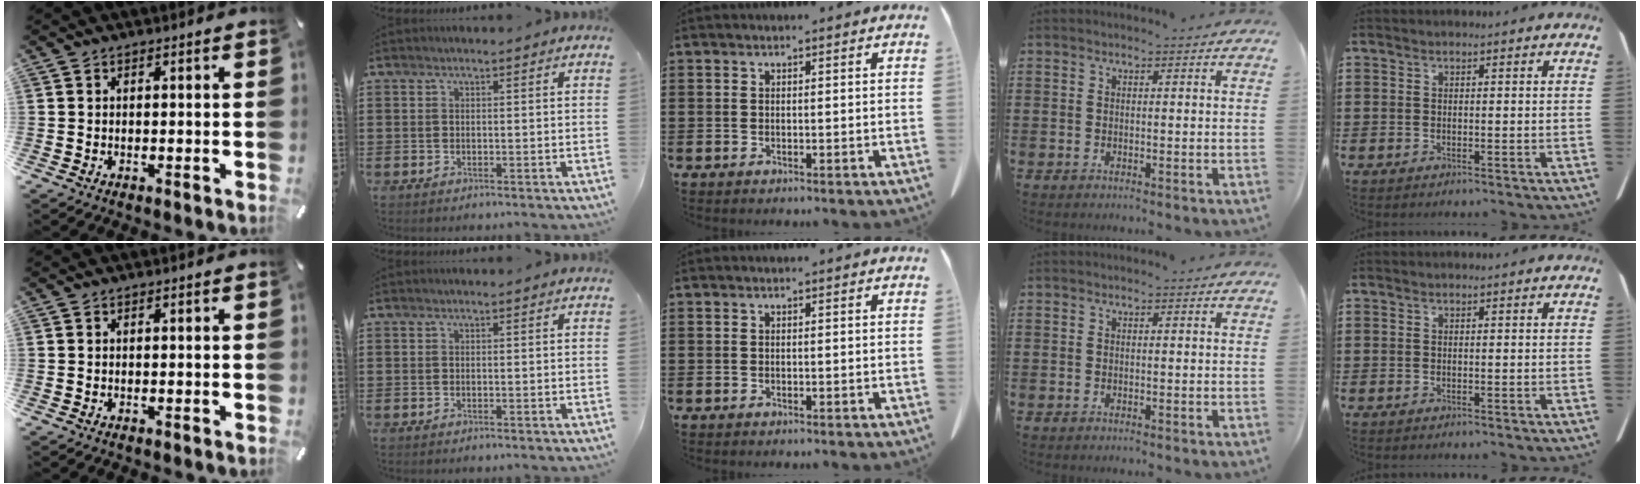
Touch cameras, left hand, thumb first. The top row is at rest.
{}